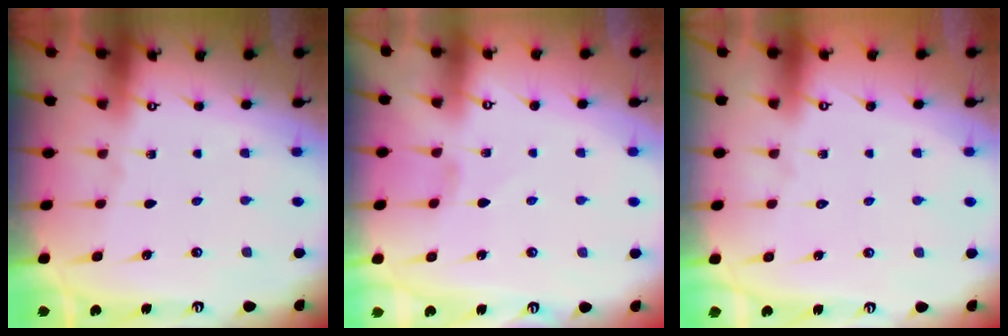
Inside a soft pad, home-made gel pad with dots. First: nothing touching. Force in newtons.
{"total": 0.7, "press": 0.6, "slide": 0.3}
{"total": 1.6, "press": 1.6, "slide": 0.2}